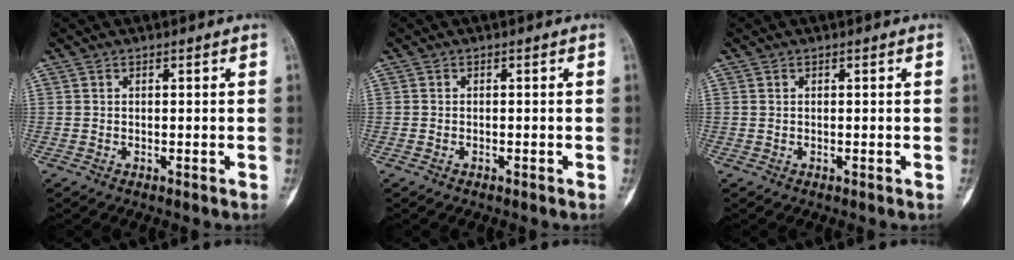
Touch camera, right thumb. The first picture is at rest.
{"total": 0.0}
{"total": 0.0}